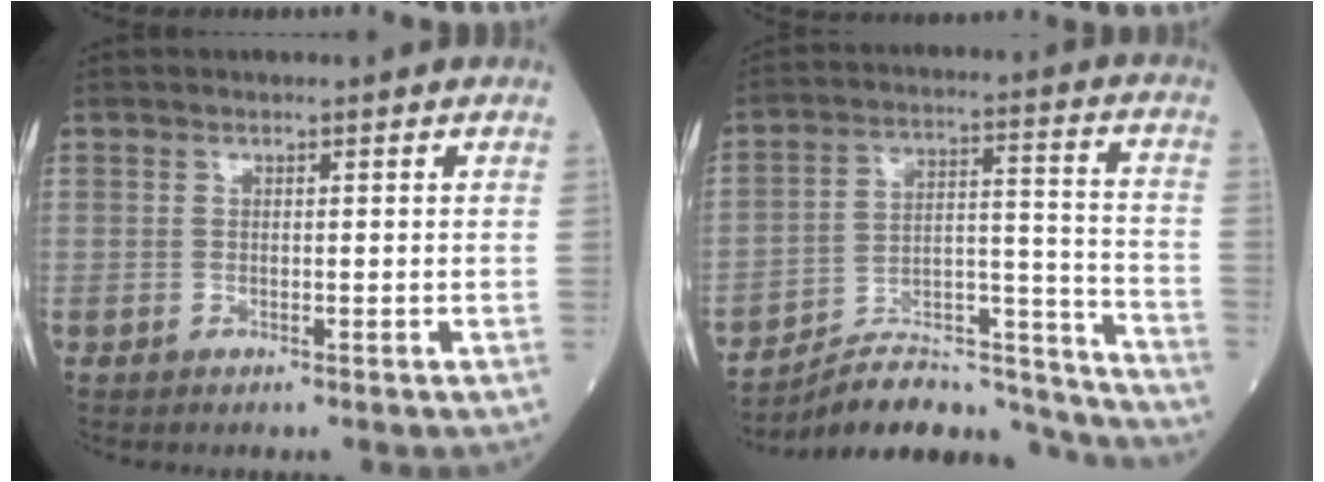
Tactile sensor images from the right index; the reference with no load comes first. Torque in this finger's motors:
{"motor_torque": [-1.03, -1.11, -0.97, -0.21]}